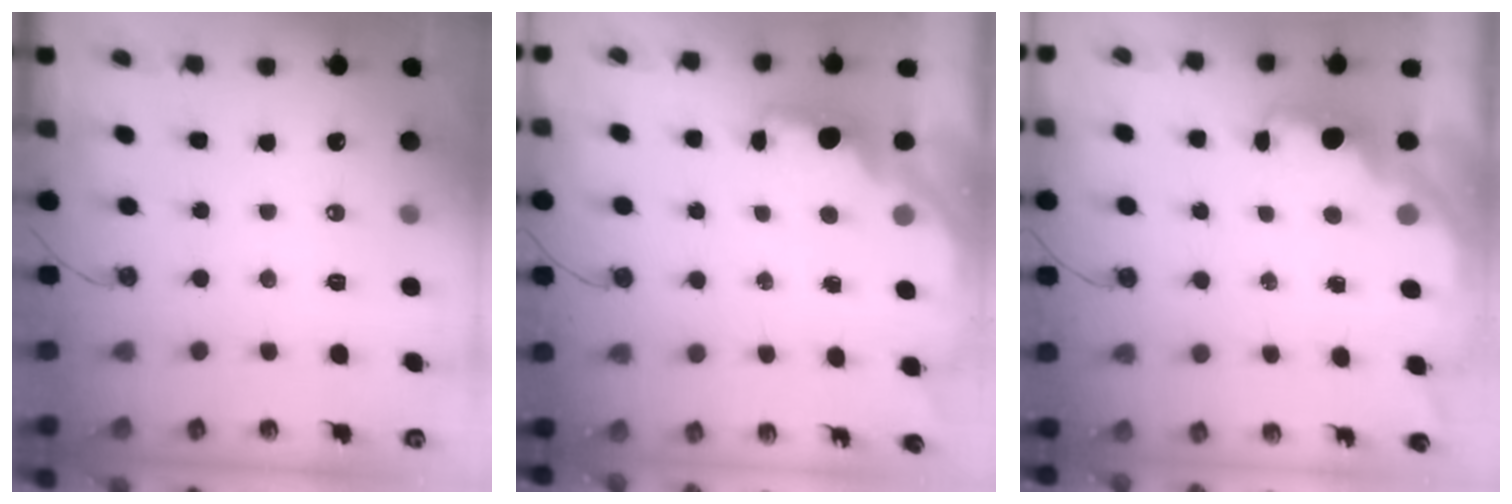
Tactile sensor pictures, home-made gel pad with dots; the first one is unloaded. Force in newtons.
{"total": 2.3, "press": 2.2, "slide": 0.8}
{"total": 2.1, "press": 2.0, "slide": 0.8}